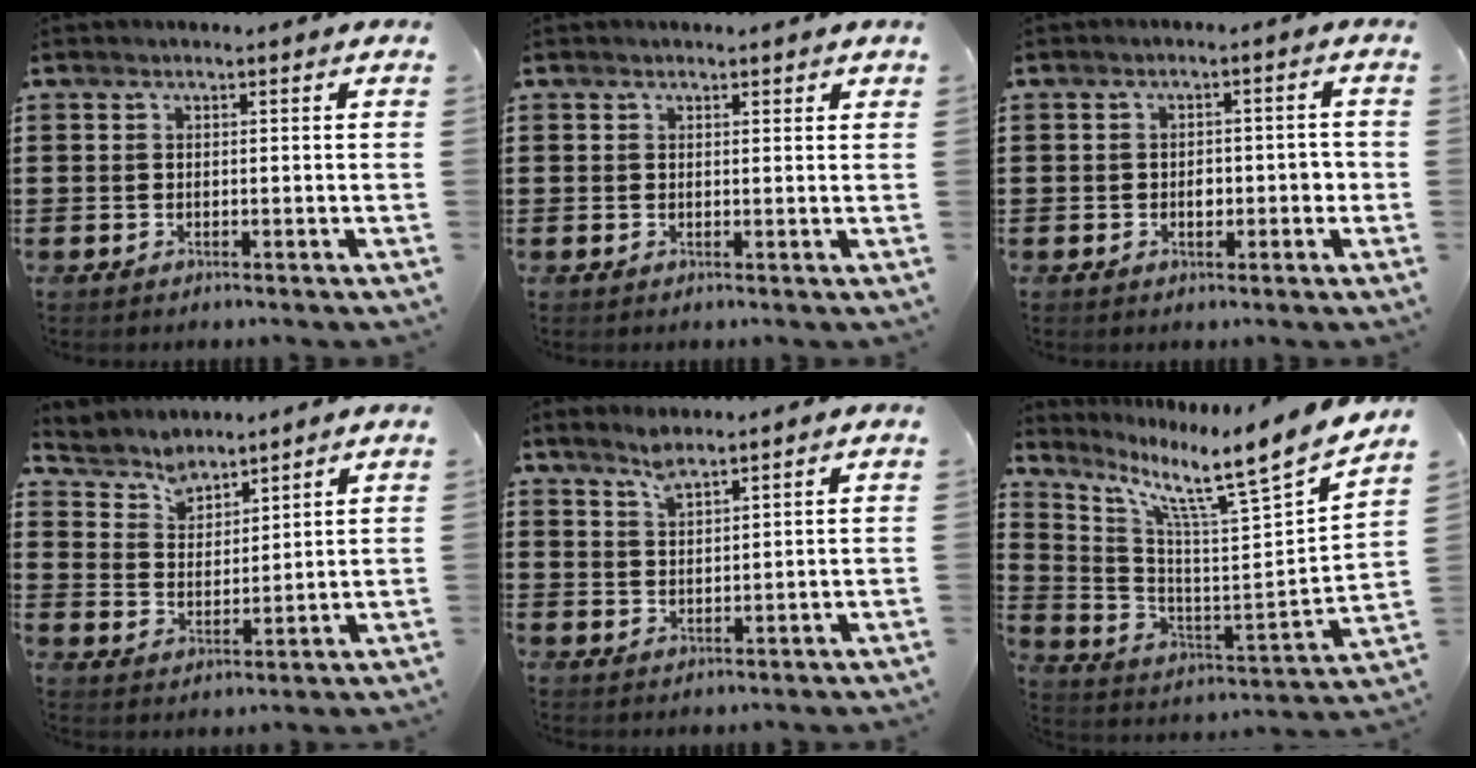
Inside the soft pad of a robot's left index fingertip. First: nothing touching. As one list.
[{"total": 0.8, "force": [0.7, 0.4, 0.2], "torque": [-0.005, 0.003, 0.013]}, {"total": 2.5, "force": [-0.7, 1.3, 2.0], "torque": [-0.030, 0.002, -0.017]}, {"total": 4.5, "force": [4.2, 1.8, -0.1], "torque": [-0.024, -0.014, 0.075]}, {"total": 3.1, "force": [2.6, 1.0, 1.4], "torque": [-0.034, 0.002, 0.049]}, {"total": 8.9, "force": [7.3, -0.4, 5.1], "torque": [-0.120, -0.074, 0.103]}]